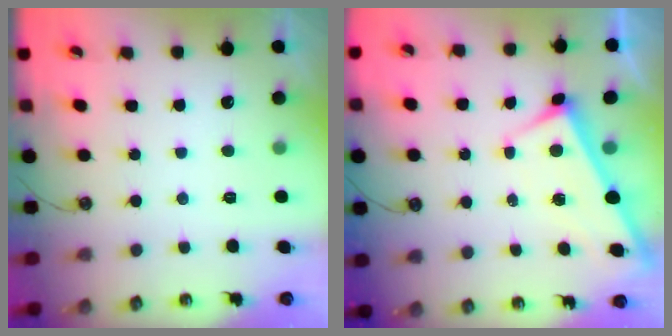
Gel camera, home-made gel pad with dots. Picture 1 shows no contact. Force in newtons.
{"total": 2.8, "press": 2.8, "slide": 0.0}